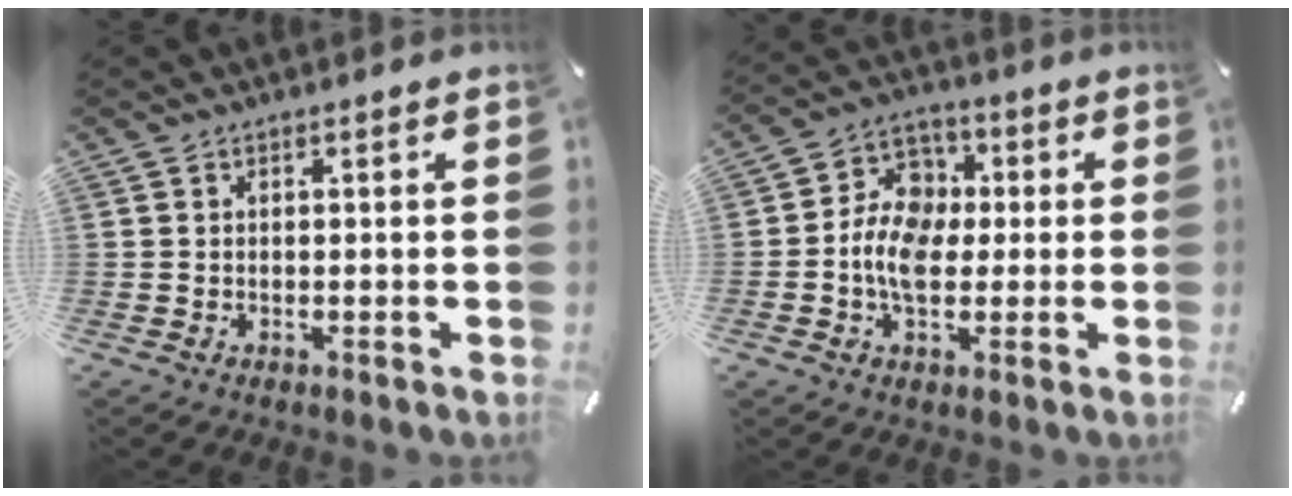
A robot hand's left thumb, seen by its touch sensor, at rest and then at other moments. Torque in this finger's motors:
{"motor_torque": [-0.18, 0.76, 0.86, -0.45, 0.29]}